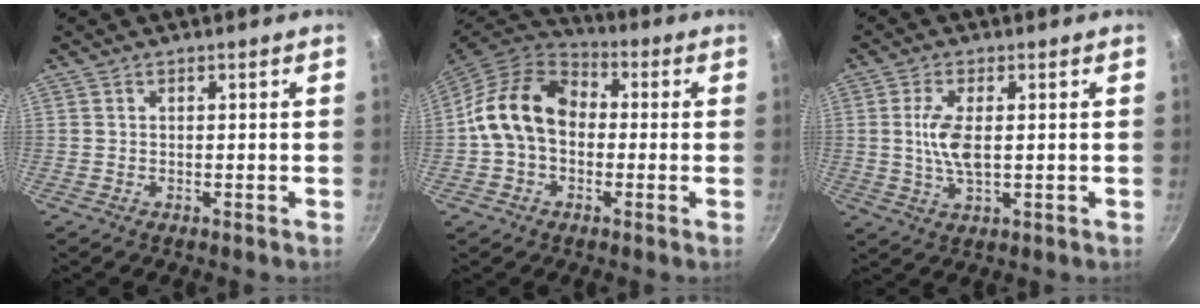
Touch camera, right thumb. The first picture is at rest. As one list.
[{"total": 14.5, "force": [-0.7, 10.7, 9.8], "torque": [-0.168, 0.036, -0.025]}, {"total": 6.4, "force": [0.5, 2.7, 5.8], "torque": [-0.126, -0.007, 0.012]}]